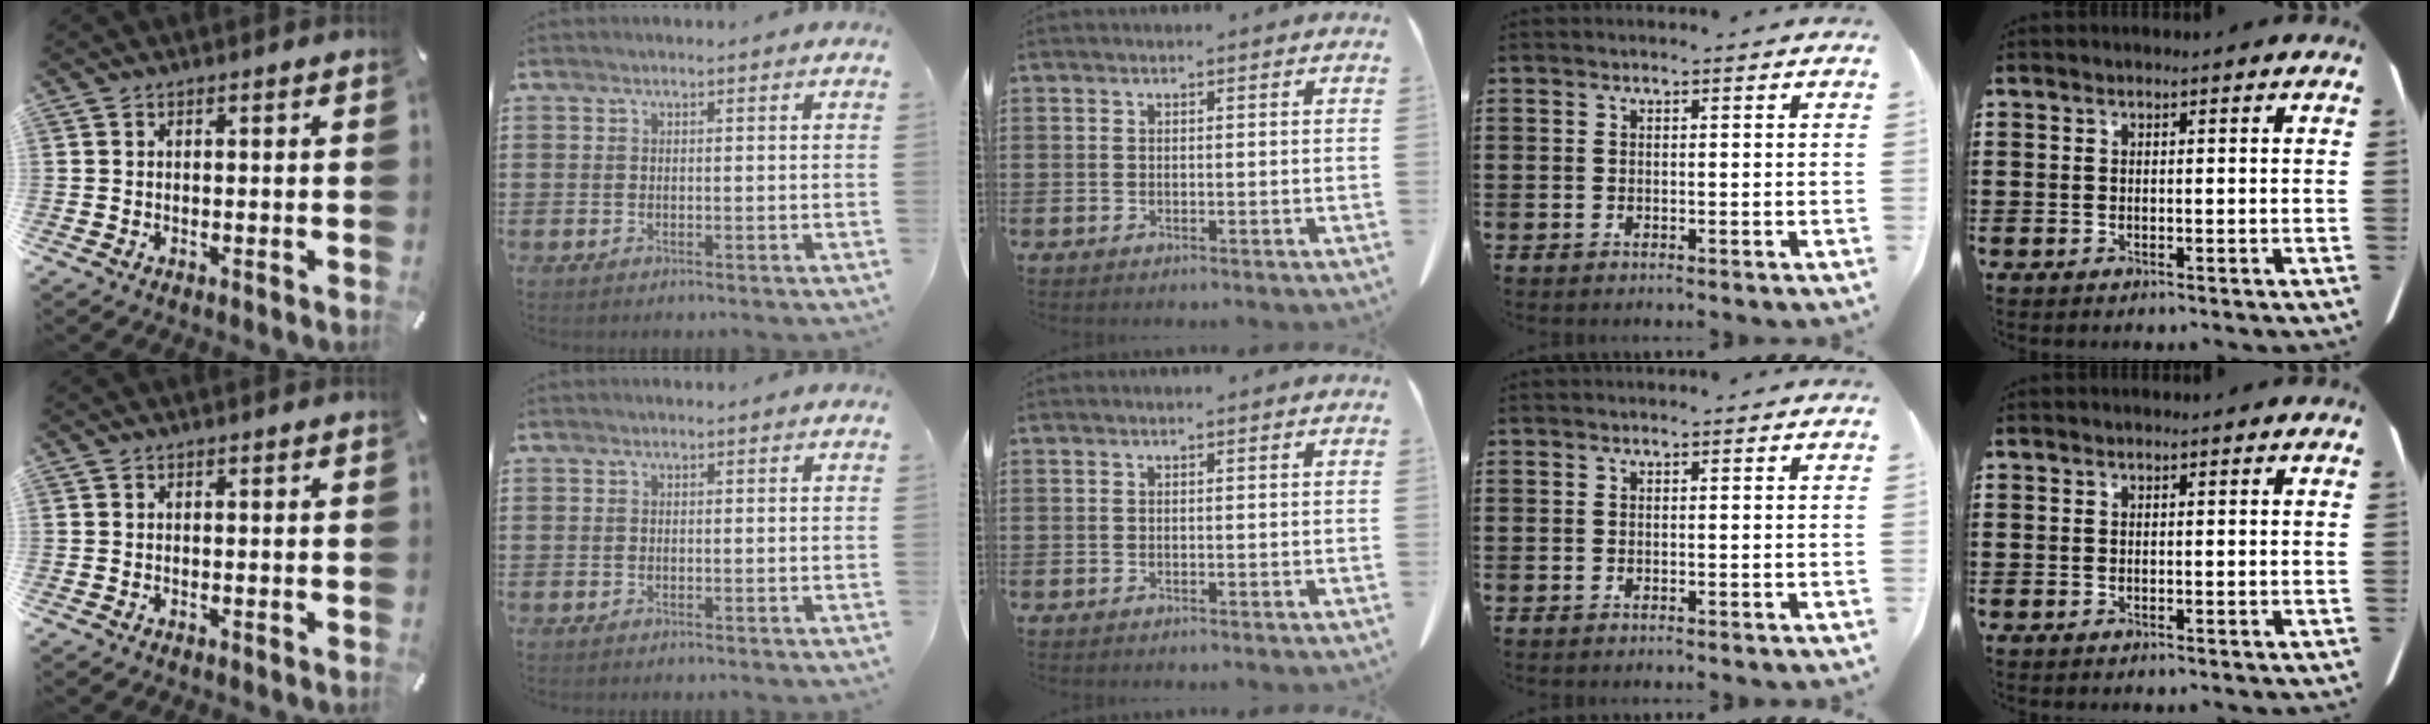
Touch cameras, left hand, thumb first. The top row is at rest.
{}